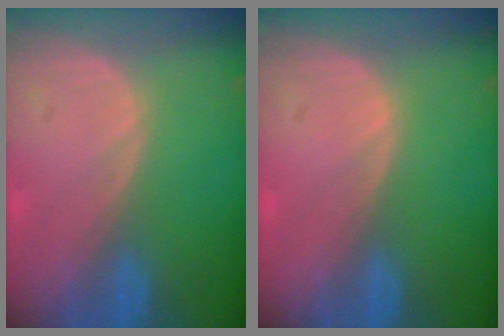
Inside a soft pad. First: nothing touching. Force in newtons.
{"total": 0.0}